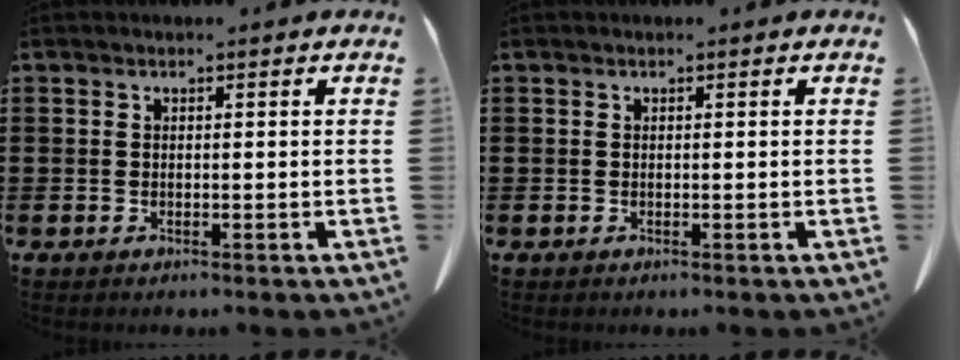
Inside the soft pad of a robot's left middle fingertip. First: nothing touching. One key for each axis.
{"total": 0.0}